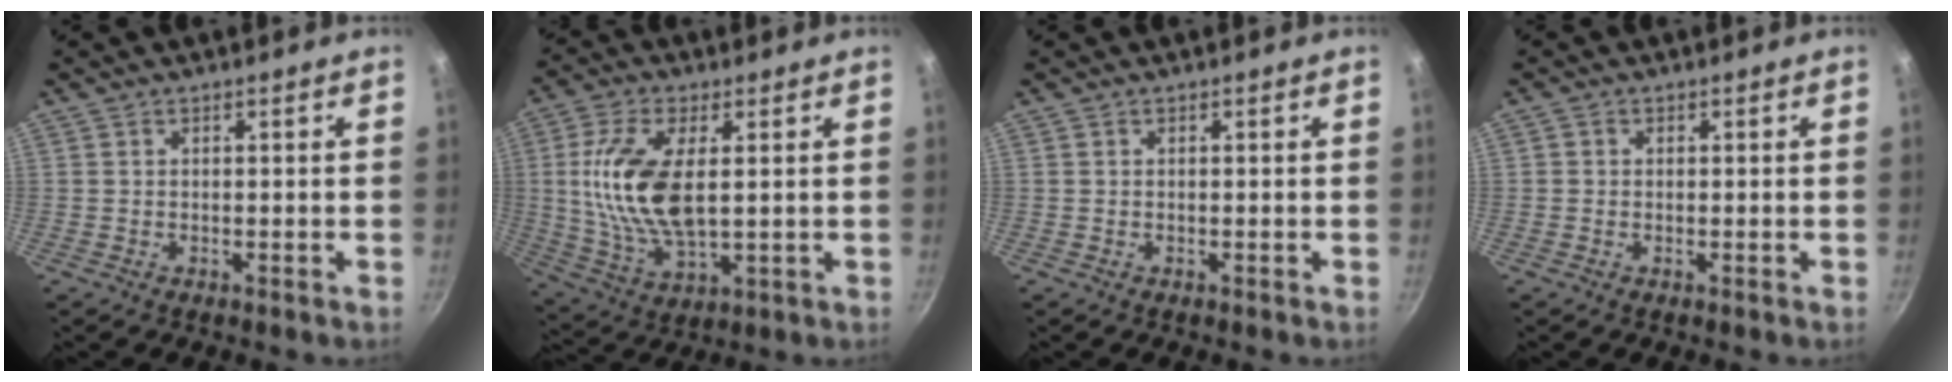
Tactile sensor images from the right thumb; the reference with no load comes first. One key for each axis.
{"total": 15.1, "fx": 2.1, "fy": 7.3, "fz": 13.0, "tx": -0.256, "ty": -0.006, "tz": 0.043}
{"total": 0.0}
{"total": 0.7, "fx": 0.0, "fy": 0.7, "fz": 0.2, "tx": 0.000, "ty": 0.002, "tz": -0.003}